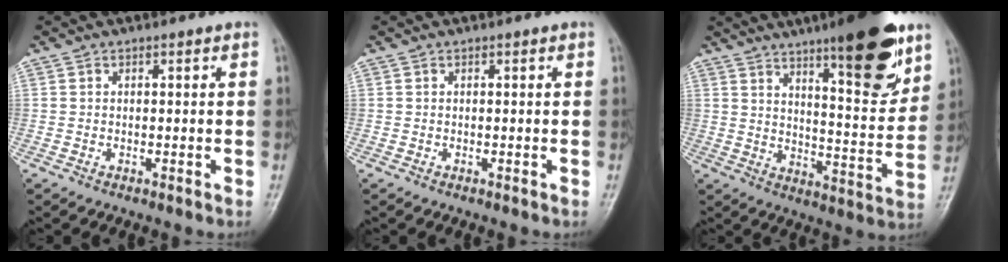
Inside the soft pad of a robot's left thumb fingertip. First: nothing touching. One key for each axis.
{"total": 0.0}
{"total": 17.9, "fx": 11.1, "fy": 4.3, "fz": 13.4, "tx": -0.160, "ty": -0.067, "tz": 0.169}